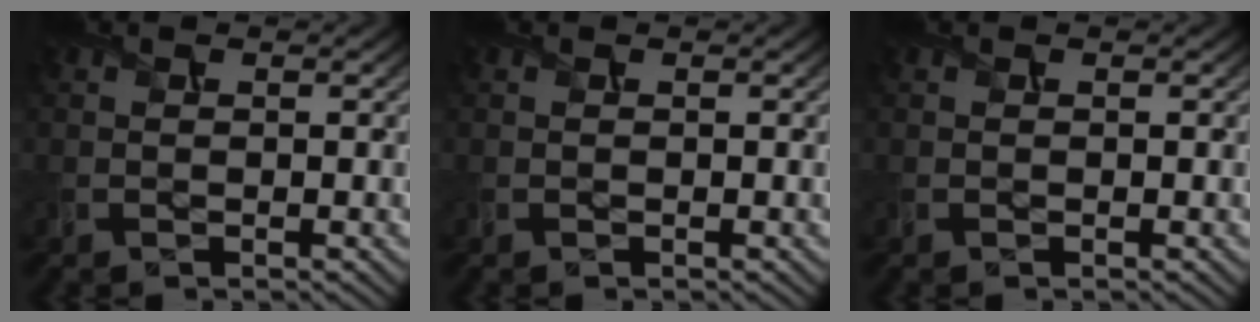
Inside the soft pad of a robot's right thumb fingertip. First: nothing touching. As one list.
[{"total": 0.0}, {"total": 0.0}]